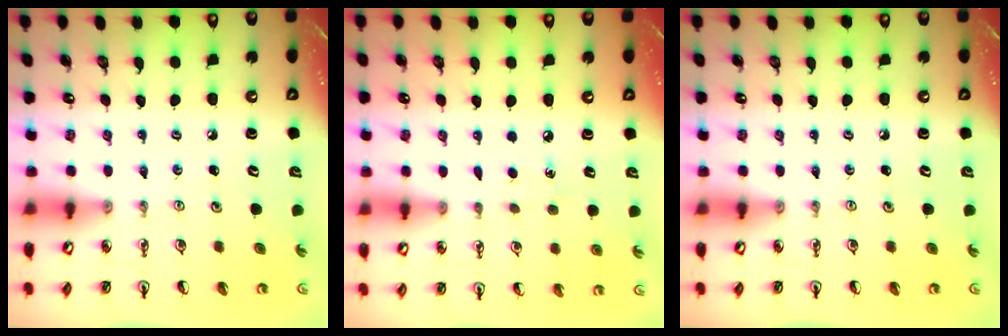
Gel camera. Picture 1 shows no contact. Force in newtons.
{"total": 5.1, "press": 5.1, "slide": 0.6}
{"total": 0.0}